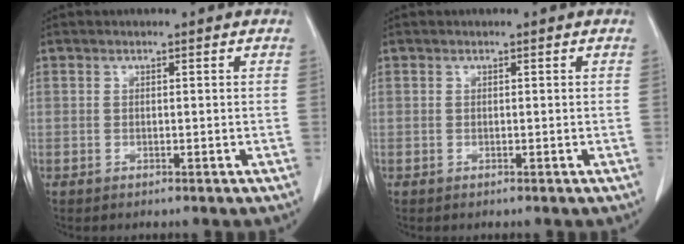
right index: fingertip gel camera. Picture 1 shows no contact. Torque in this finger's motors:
{"motor_torque": [0.00, 0.00, 0.00, 0.00]}